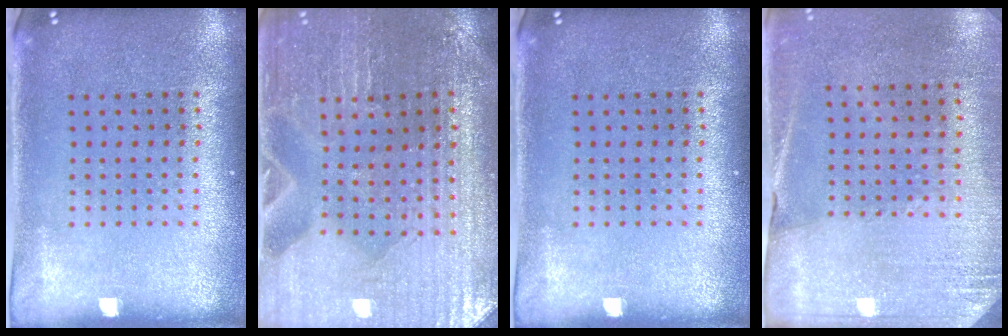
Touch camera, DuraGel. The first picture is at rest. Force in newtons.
{"total": 1.7, "press": 1.7, "slide": 0.2}
{"total": 0.0}
{"total": 2.6, "press": 2.4, "slide": 1.0}